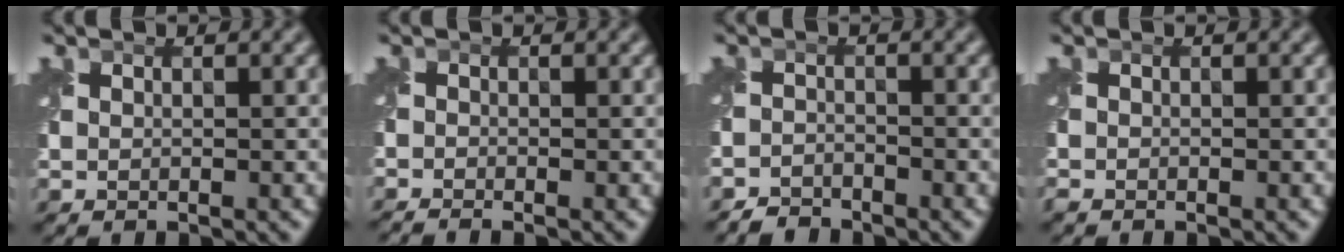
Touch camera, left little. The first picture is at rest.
{"total": 1.8, "force": [-1.6, 0.1, 0.7], "torque": [-0.013, -0.011, -0.036]}
{"total": 2.2, "force": [-2.2, 0.4, 0.0], "torque": [0.003, -0.001, -0.048]}
{"total": 0.7, "force": [-0.6, 0.4, 0.1], "torque": [-0.004, -0.006, -0.014]}